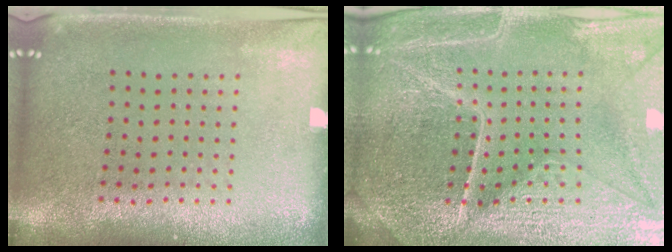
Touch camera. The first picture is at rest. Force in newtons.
{"total": 5.6, "press": 5.1, "slide": 2.2}